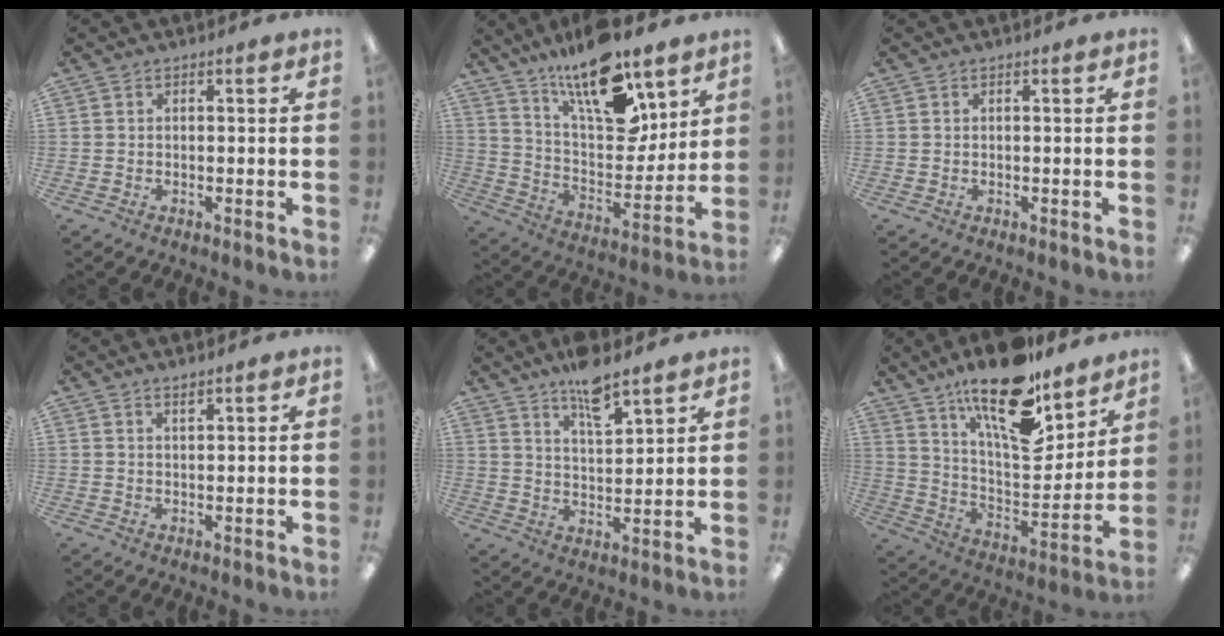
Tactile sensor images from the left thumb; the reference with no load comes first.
{"total": 20.1, "force": [13.9, 7.9, 12.2], "torque": [-0.203, -0.083, 0.239]}
{"total": 0.0}
{"total": 1.7, "force": [1.5, 0.2, 0.7], "torque": [-0.017, -0.001, 0.028]}
{"total": 8.7, "force": [7.1, 2.4, 4.5], "torque": [-0.076, -0.042, 0.123]}
{"total": 20.4, "force": [14.5, 7.3, 12.4], "torque": [-0.207, -0.098, 0.249]}